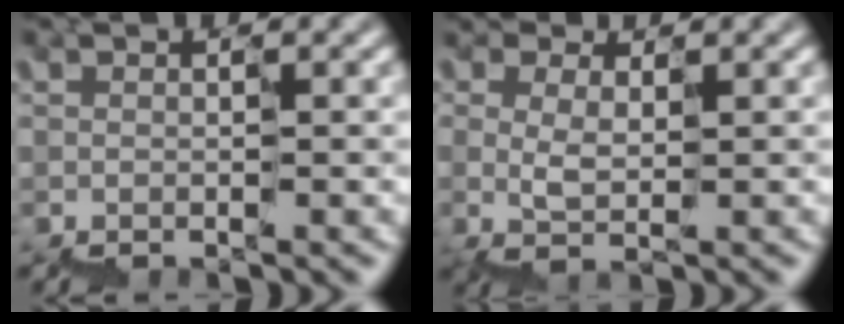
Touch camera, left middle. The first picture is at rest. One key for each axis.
{"total": 1.2, "fx": 1.0, "fy": 0.4, "fz": 0.5, "tx": -0.018, "ty": 0.005, "tz": 0.031}